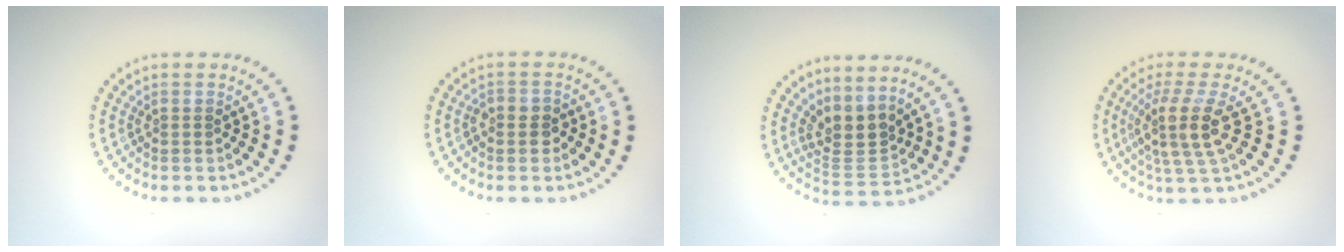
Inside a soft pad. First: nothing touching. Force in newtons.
{"total": 1.9, "press": 1.8, "slide": 0.6}
{"total": 3.2, "press": 2.4, "slide": 2.1}
{"total": 4.1, "press": 3.2, "slide": 2.6}